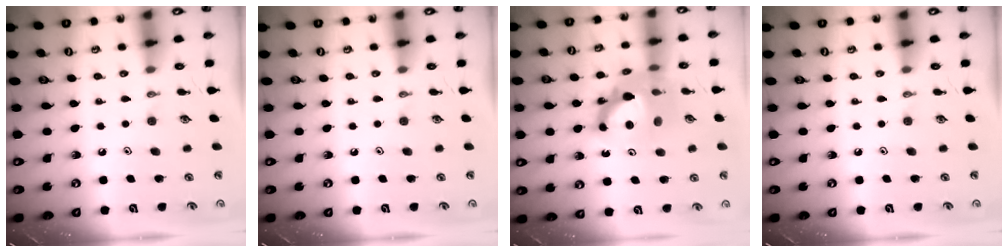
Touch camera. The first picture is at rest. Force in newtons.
{"total": 0.0}
{"total": 12.9, "press": 12.7, "slide": 2.5}
{"total": 0.0}